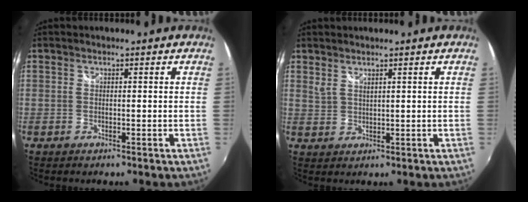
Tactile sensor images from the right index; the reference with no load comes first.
{"total": 2.0, "force": [1.8, 0.4, 0.6], "torque": [-0.010, 0.000, 0.033]}